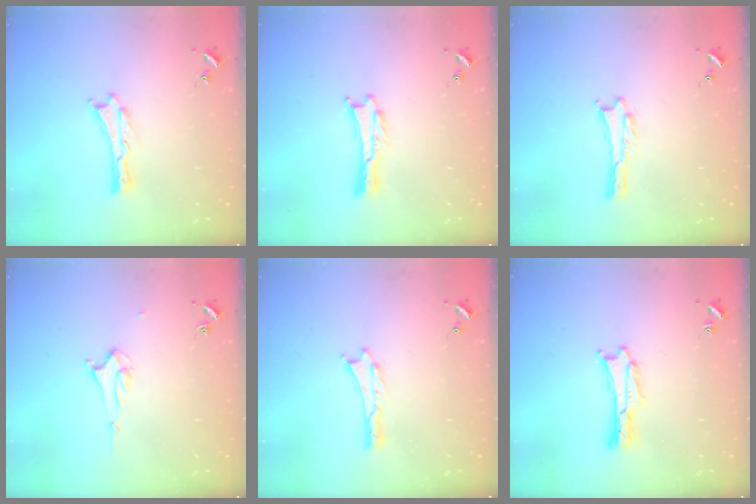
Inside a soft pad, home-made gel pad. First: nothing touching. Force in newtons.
{"total": 0.0}
{"total": 0.0}
{"total": 2.1, "press": 2.1, "slide": 0.3}
{"total": 0.0}
{"total": 1.5, "press": 1.4, "slide": 0.2}